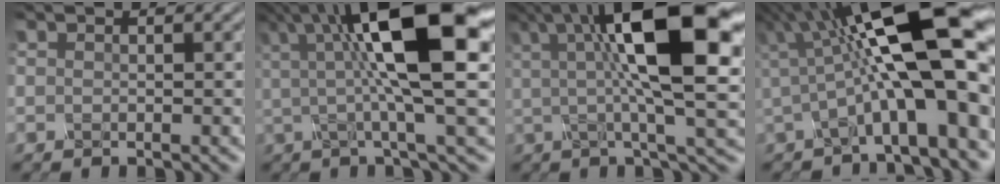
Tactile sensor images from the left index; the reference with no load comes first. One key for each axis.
{"total": 11.9, "fx": 2.9, "fy": 2.6, "fz": 11.2, "tx": -0.168, "ty": 0.015, "tz": 0.045}
{"total": 13.2, "fx": 3.8, "fy": 3.3, "fz": 12.2, "tx": -0.190, "ty": 0.010, "tz": 0.059}
{"total": 14.5, "fx": 2.1, "fy": 3.5, "fz": 14.0, "tx": -0.209, "ty": 0.024, "tz": 0.029}